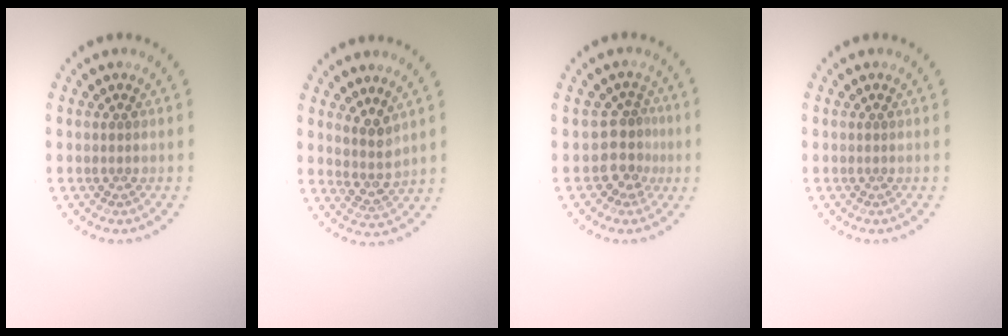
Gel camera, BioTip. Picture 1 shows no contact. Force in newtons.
{"total": 2.3, "press": 1.9, "slide": 1.3}
{"total": 2.9, "press": 2.1, "slide": 2.0}
{"total": 0.0}